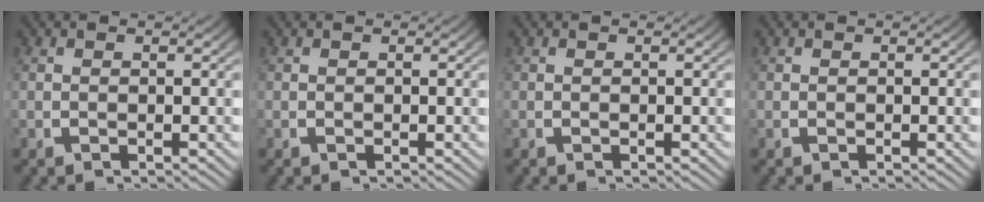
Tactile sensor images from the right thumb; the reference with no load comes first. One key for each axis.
{"total": 0.0}
{"total": 0.0}
{"total": 0.0}